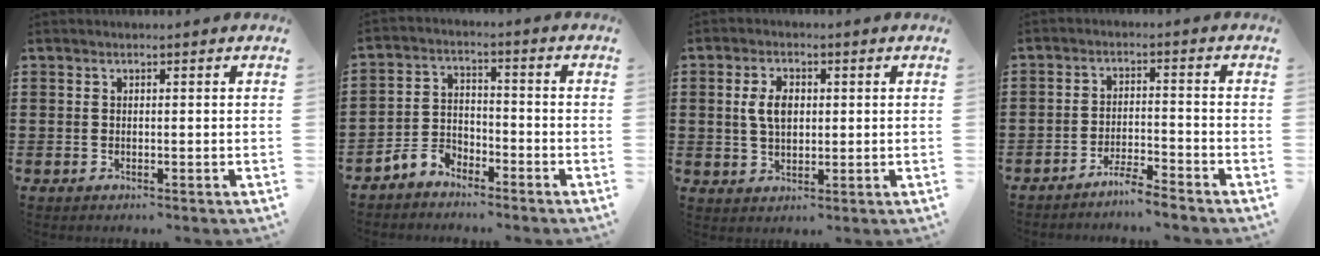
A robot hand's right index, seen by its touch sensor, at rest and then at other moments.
{"total": 4.3, "force": [-3.8, 1.8, 0.9], "torque": [-0.035, 0.006, -0.080]}
{"total": 4.7, "force": [0.8, 2.8, 3.8], "torque": [-0.087, 0.008, 0.009]}
{"total": 3.9, "force": [-3.8, -0.3, 1.0], "torque": [-0.028, -0.002, -0.078]}